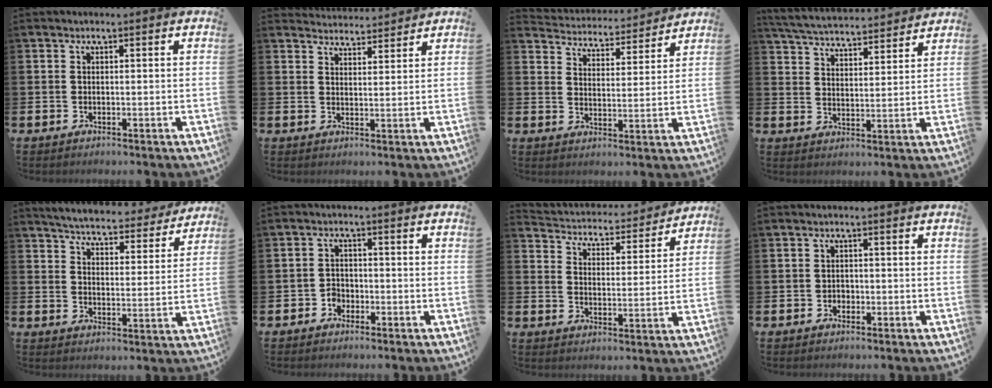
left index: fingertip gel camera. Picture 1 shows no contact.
{"total": 3.6, "force": [3.6, 0.4, -0.3], "torque": [0.004, -0.024, 0.065]}
{"total": 4.3, "force": [4.2, 0.8, -0.2], "torque": [-0.010, -0.044, 0.068]}
{"total": 5.3, "force": [5.2, 0.5, 0.7], "torque": [-0.034, -0.040, 0.089]}
{"total": 5.1, "force": [5.0, 0.6, 1.0], "torque": [-0.033, -0.041, 0.081]}
{"total": 2.2, "force": [-1.5, 1.6, 0.3], "torque": [-0.011, 0.006, -0.033]}
{"total": 4.2, "force": [4.0, 1.1, 0.3], "torque": [-0.030, -0.040, 0.062]}
{"total": 1.2, "force": [-0.5, 1.0, 0.2], "torque": [-0.006, 0.005, -0.012]}